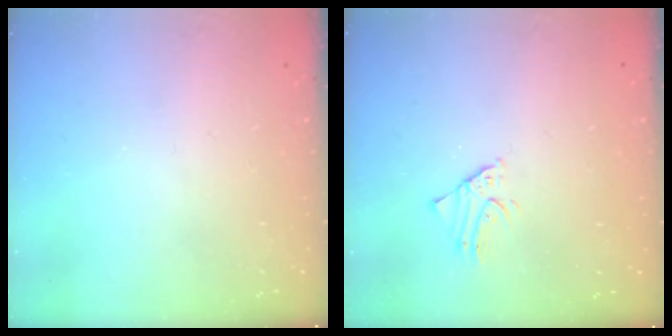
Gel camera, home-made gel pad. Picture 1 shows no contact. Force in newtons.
{"total": 1.6, "press": 1.6, "slide": 0.1}